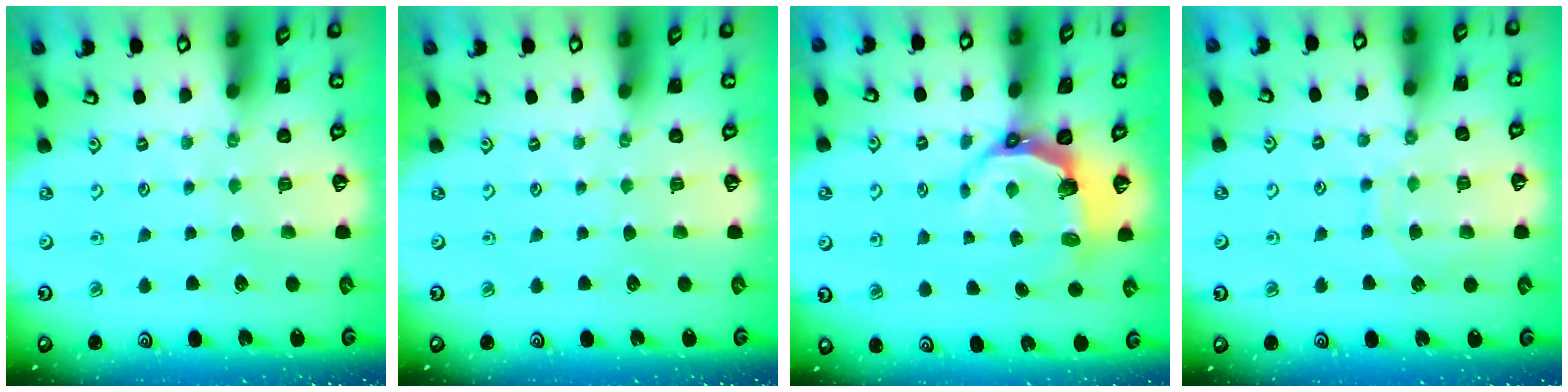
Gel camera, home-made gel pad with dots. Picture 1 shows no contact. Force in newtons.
{"total": 0.0}
{"total": 6.8, "press": 5.2, "slide": 4.4}
{"total": 9.3, "press": 9.3, "slide": 0.8}